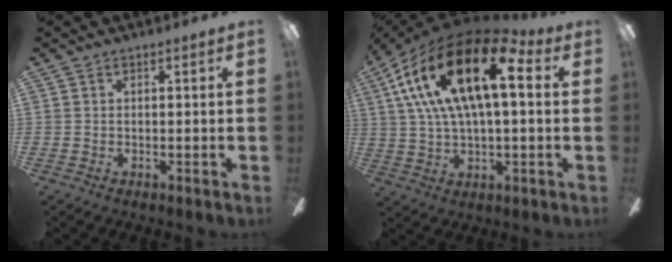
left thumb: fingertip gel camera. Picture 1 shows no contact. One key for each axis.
{"total": 24.5, "fx": 9.3, "fy": 10.8, "fz": 20.0, "tx": -0.377, "ty": -0.026, "tz": 0.151}